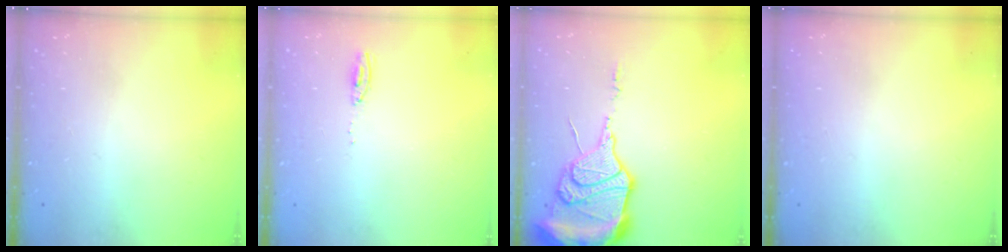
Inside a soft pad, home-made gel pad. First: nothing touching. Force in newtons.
{"total": 4.6, "press": 4.4, "slide": 1.3}
{"total": 18.9, "press": 18.8, "slide": 1.8}
{"total": 0.0}